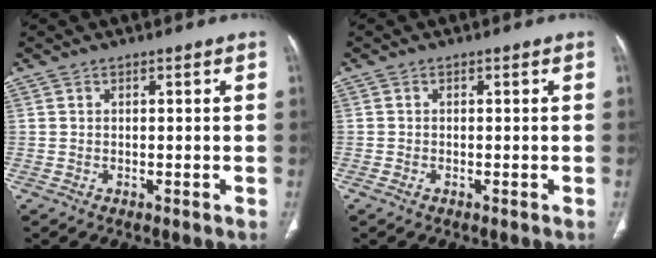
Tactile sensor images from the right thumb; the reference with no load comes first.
{"total": 0.7, "force": [-0.4, 0.4, 0.4], "torque": [-0.013, 0.000, -0.009]}